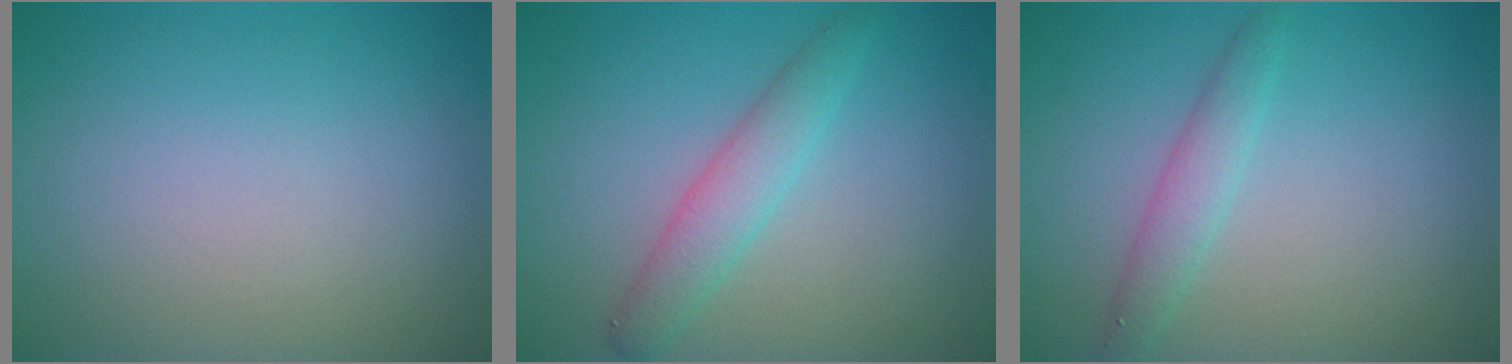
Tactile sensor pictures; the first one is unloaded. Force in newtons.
{"total": 2.8, "press": 2.8, "slide": 0.1}
{"total": 2.1, "press": 2.1, "slide": 0.1}